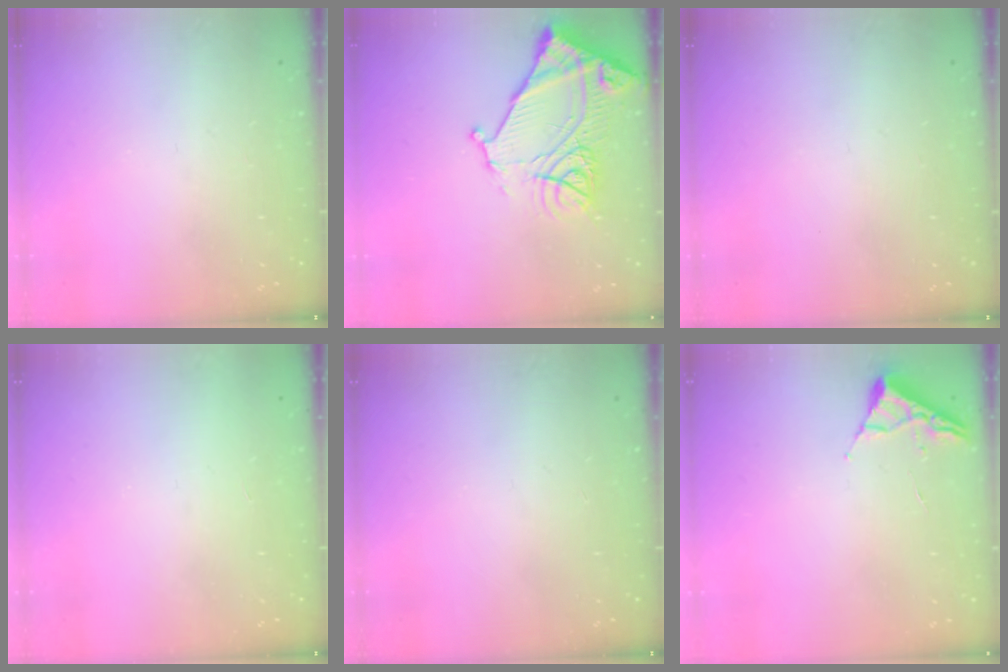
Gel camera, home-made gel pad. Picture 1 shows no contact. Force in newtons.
{"total": 16.3, "press": 16.2, "slide": 1.7}
{"total": 0.0}
{"total": 1.5, "press": 1.5, "slide": 0.1}
{"total": 0.0}
{"total": 2.6, "press": 2.6, "slide": 0.3}